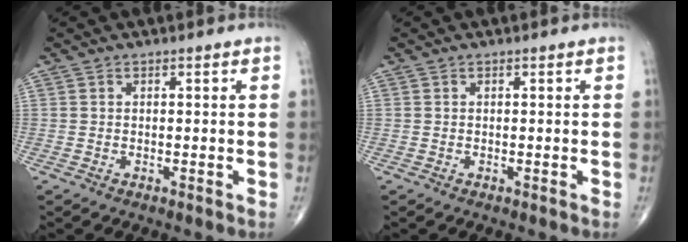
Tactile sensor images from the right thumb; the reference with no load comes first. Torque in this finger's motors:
{"motor_torque": [-0.06, 0.05, 0.05, 0.06, 0.01]}